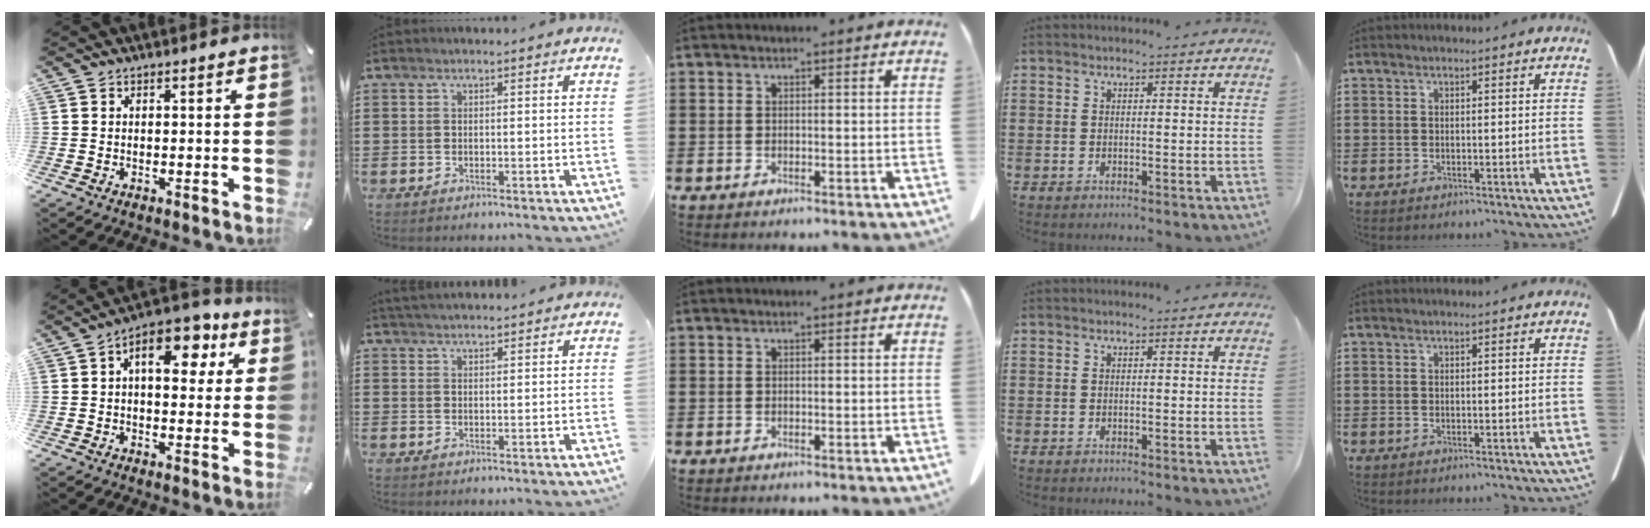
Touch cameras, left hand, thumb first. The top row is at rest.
{"thumb": {"total": 11.0, "force": [3.9, 6.3, 8.1], "torque": [-0.106, -0.013, 0.063]}, "index": {"total": 2.3, "force": [2.2, 0.1, 0.3], "torque": [-0.011, 0.001, 0.043]}}